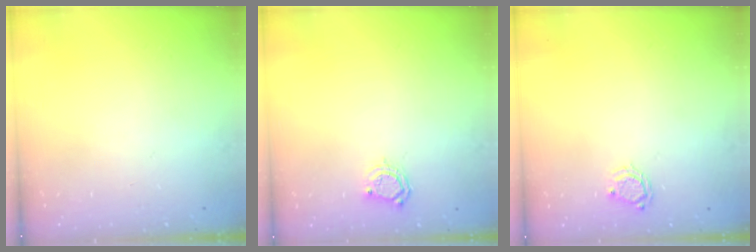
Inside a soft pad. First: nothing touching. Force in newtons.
{"total": 5.5, "press": 5.4, "slide": 0.6}
{"total": 3.9, "press": 3.9, "slide": 0.4}